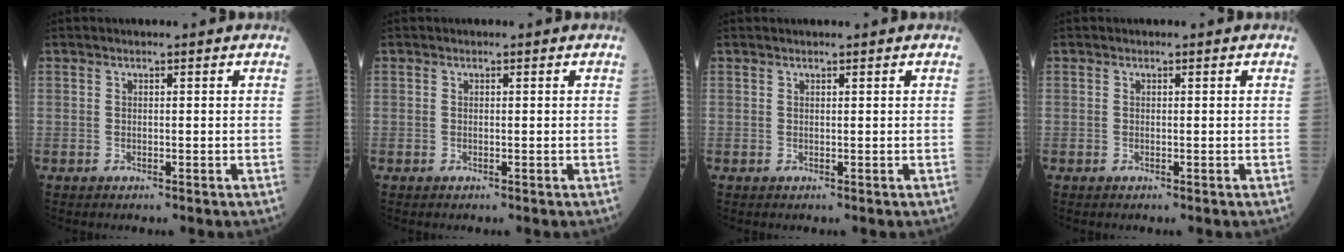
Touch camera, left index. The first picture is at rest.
{"total": 0.0}
{"total": 0.5, "force": [0.4, -0.2, 0.3], "torque": [-0.005, 0.006, 0.010]}
{"total": 0.0}